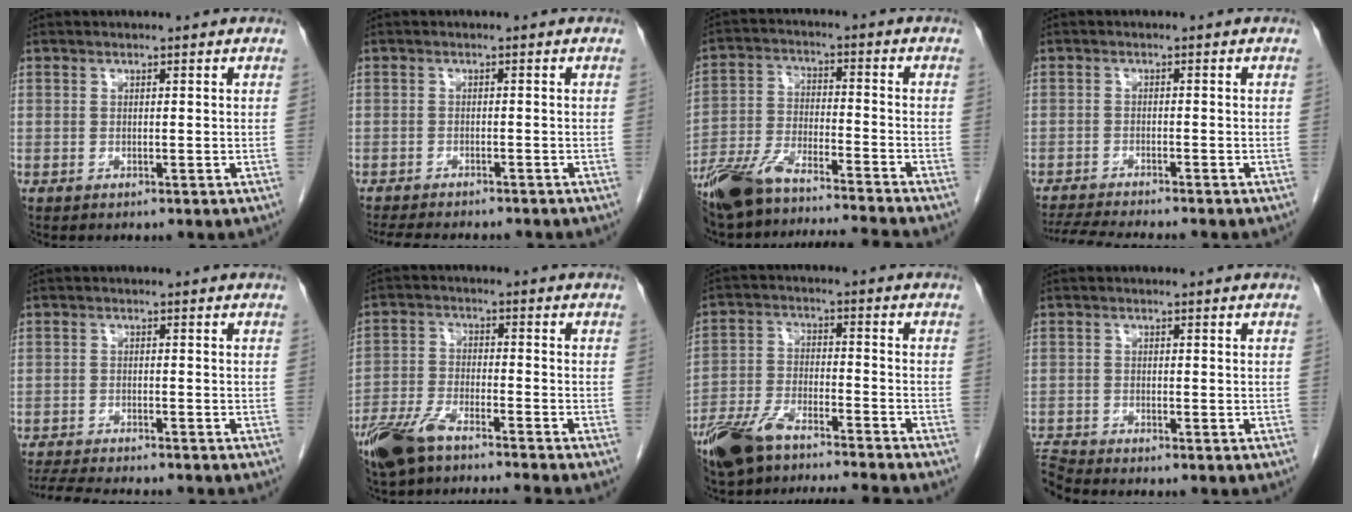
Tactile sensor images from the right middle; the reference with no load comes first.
{"total": 10.3, "force": [-9.2, 2.0, 4.2], "torque": [-0.065, -0.014, -0.124]}
{"total": 14.7, "force": [-13.1, 0.0, 6.7], "torque": [-0.133, 0.001, -0.230]}
{"total": 8.7, "force": [-7.9, -0.2, 3.7], "torque": [-0.054, -0.016, -0.125]}
{"total": 10.5, "force": [-9.4, 1.0, 4.5], "torque": [-0.066, -0.016, -0.138]}
{"total": 9.3, "force": [-7.9, 0.3, 4.8], "torque": [-0.095, -0.016, -0.146]}
{"total": 12.5, "force": [-11.0, 0.7, 5.8], "torque": [-0.113, -0.001, -0.193]}
{"total": 2.8, "force": [-2.6, -1.1, 0.0], "torque": [-0.006, -0.015, -0.050]}